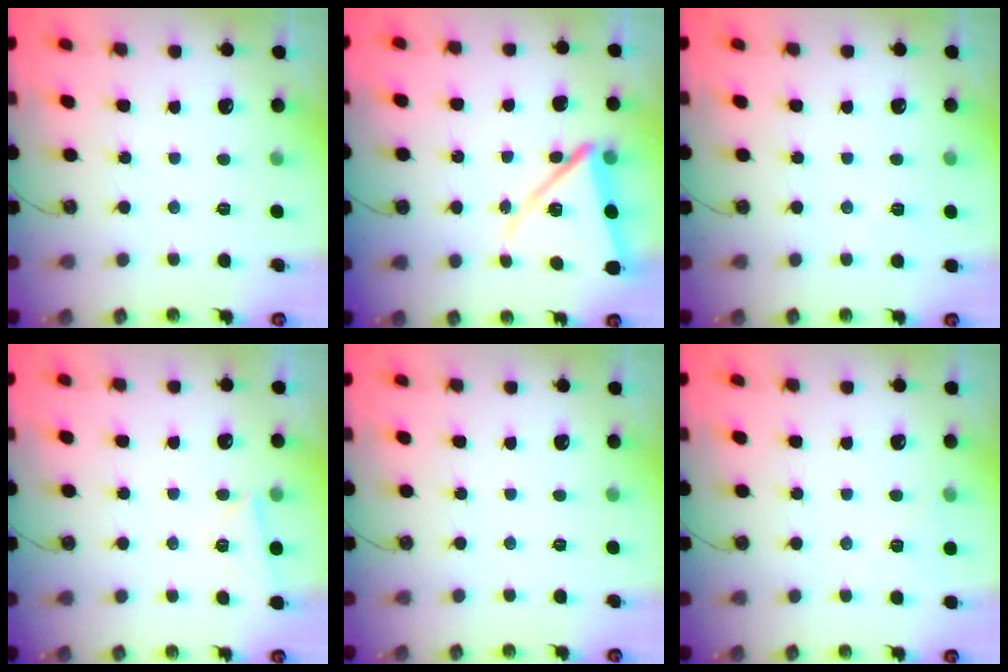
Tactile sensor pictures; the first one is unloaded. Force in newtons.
{"total": 13.2, "press": 13.2, "slide": 1.0}
{"total": 2.1, "press": 2.1, "slide": 0.5}
{"total": 3.7, "press": 3.7, "slide": 0.3}
{"total": 0.0}
{"total": 3.5, "press": 3.1, "slide": 1.6}